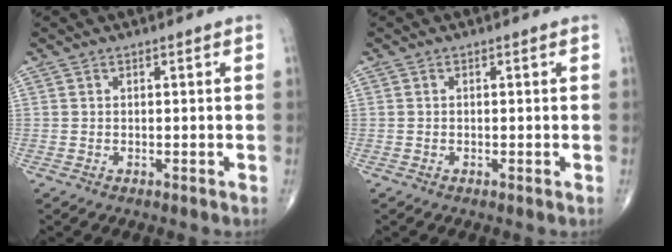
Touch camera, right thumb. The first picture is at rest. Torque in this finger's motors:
{"motor_torque": [0.29, -0.01, -0.04, -0.29, 0.02]}